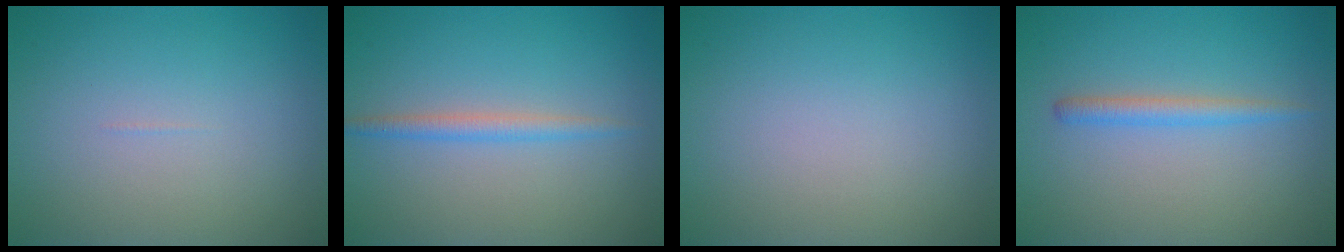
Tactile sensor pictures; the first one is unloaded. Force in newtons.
{"total": 1.7, "press": 1.7, "slide": 0.0}
{"total": 0.0}
{"total": 1.7, "press": 1.7, "slide": 0.2}